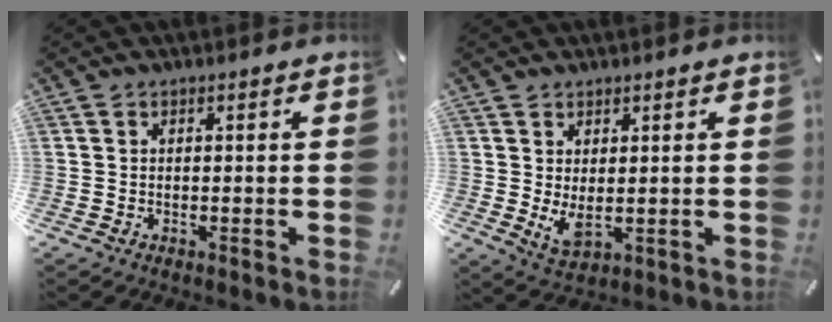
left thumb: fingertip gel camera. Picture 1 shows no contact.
{"total": 4.9, "force": [0.8, 2.4, 4.2], "torque": [-0.094, -0.013, 0.012]}